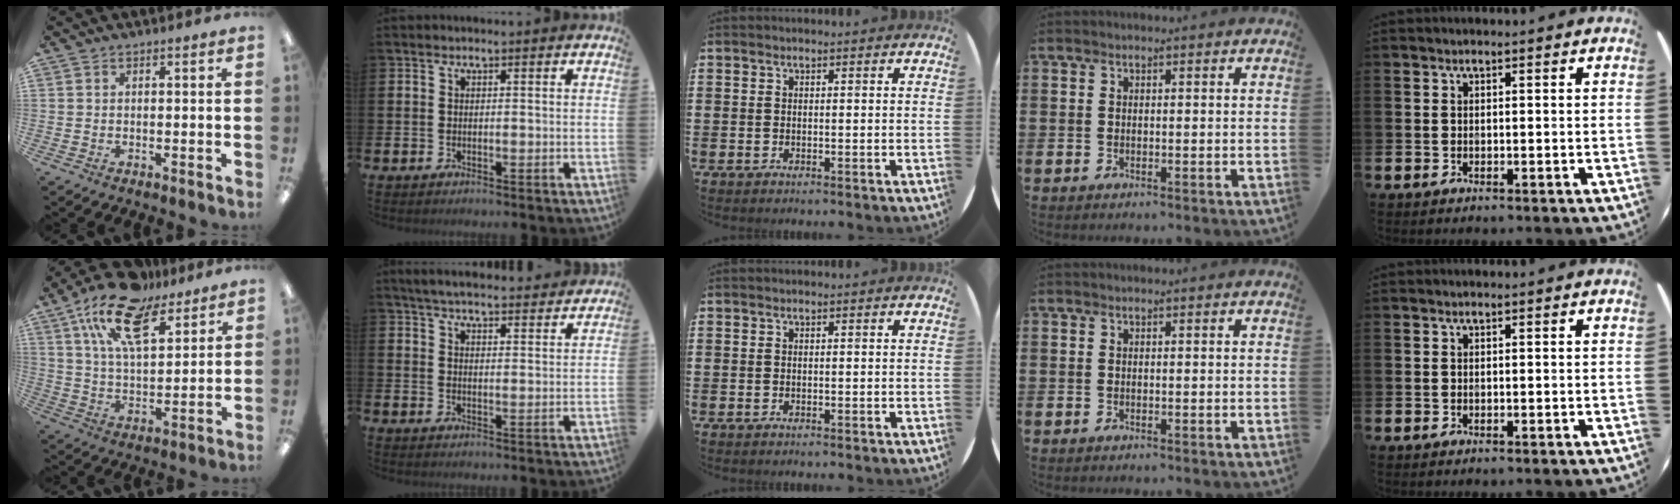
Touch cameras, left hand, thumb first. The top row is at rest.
{"thumb": {"total": 17.5, "force": [11.5, 7.7, 10.7], "torque": [-0.201, -0.050, 0.206]}, "index": {"total": 5.4, "force": [5.3, 0.5, 0.9], "torque": [-0.028, -0.032, 0.093]}}